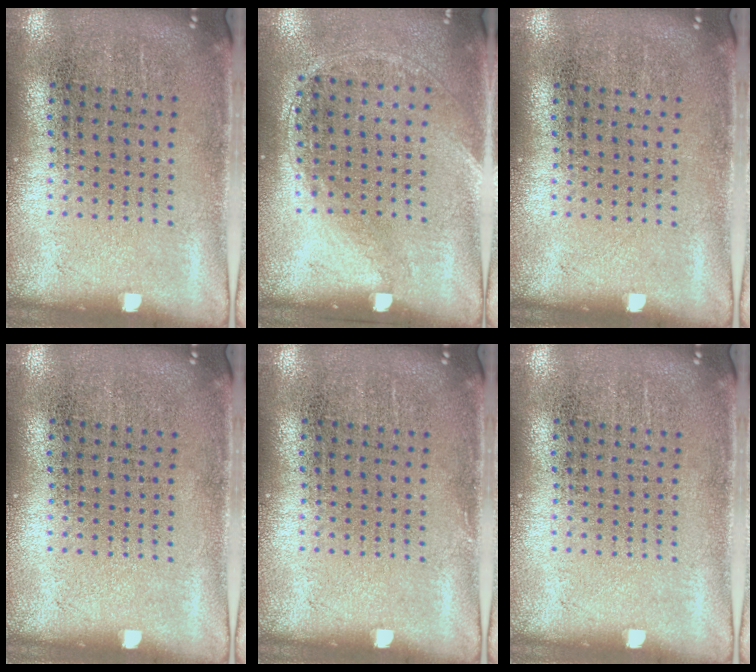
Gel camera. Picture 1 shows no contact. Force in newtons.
{"total": 1.4, "press": 0.9, "slide": 1.0}
{"total": 0.0}
{"total": 0.0}
{"total": 0.0}
{"total": 0.0}